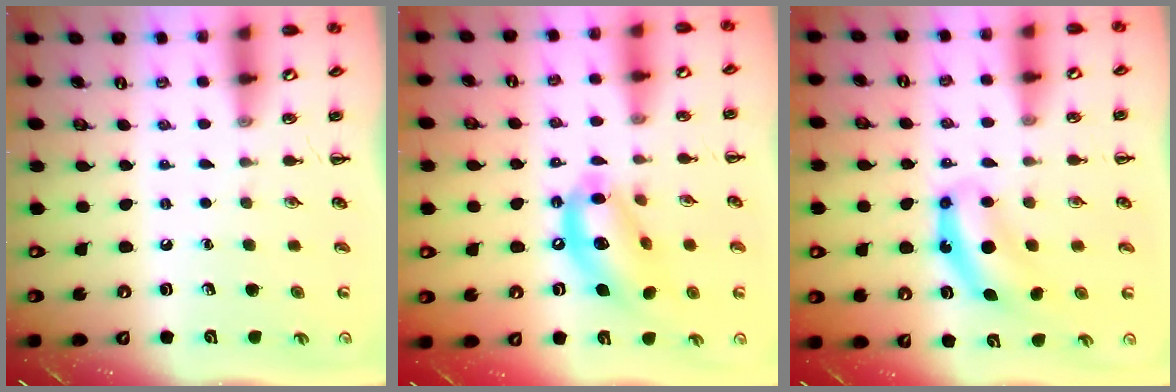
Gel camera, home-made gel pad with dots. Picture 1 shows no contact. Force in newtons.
{"total": 15.1, "press": 14.5, "slide": 4.1}
{"total": 6.9, "press": 6.9, "slide": 0.2}